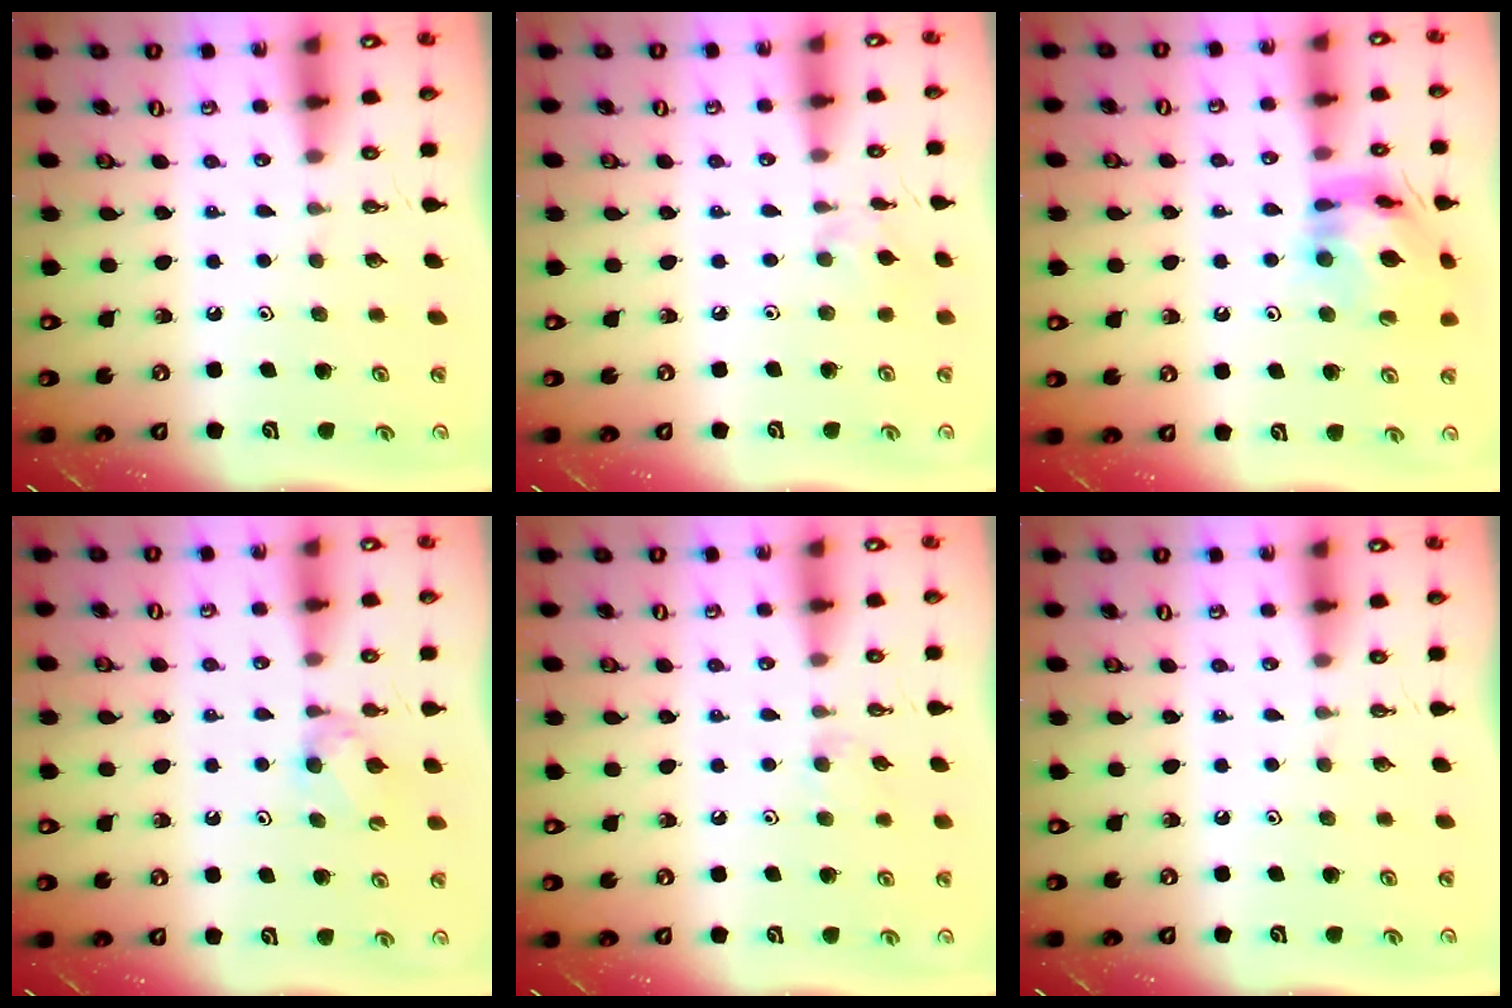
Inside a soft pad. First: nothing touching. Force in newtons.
{"total": 2.4, "press": 2.3, "slide": 0.5}
{"total": 14.2, "press": 14.1, "slide": 1.3}
{"total": 4.1, "press": 3.9, "slide": 0.9}
{"total": 4.1, "press": 4.1, "slide": 0.6}
{"total": 0.0}